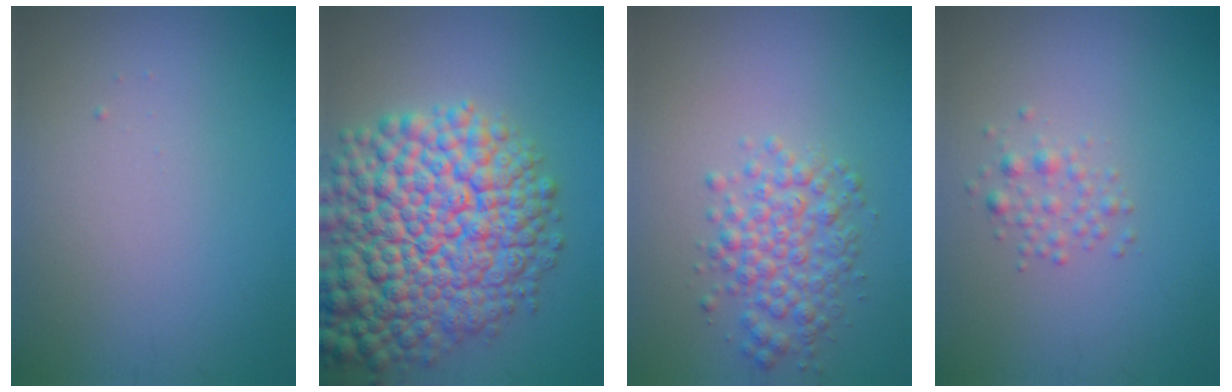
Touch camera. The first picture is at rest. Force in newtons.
{"total": 13.6, "press": 13.6, "slide": 0.6}
{"total": 3.7, "press": 3.7, "slide": 0.1}
{"total": 1.4, "press": 1.4, "slide": 0.1}